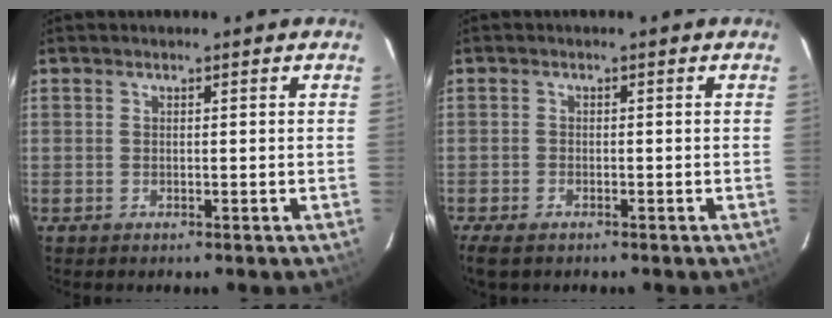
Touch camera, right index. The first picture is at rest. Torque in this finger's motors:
{"motor_torque": [0.58, -0.47, 0.22, 0.05]}